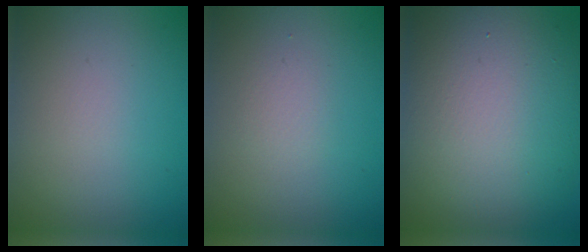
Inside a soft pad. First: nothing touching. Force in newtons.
{"total": 1.1, "press": 1.1, "slide": 0.0}
{"total": 15.1, "press": 15.1, "slide": 1.3}